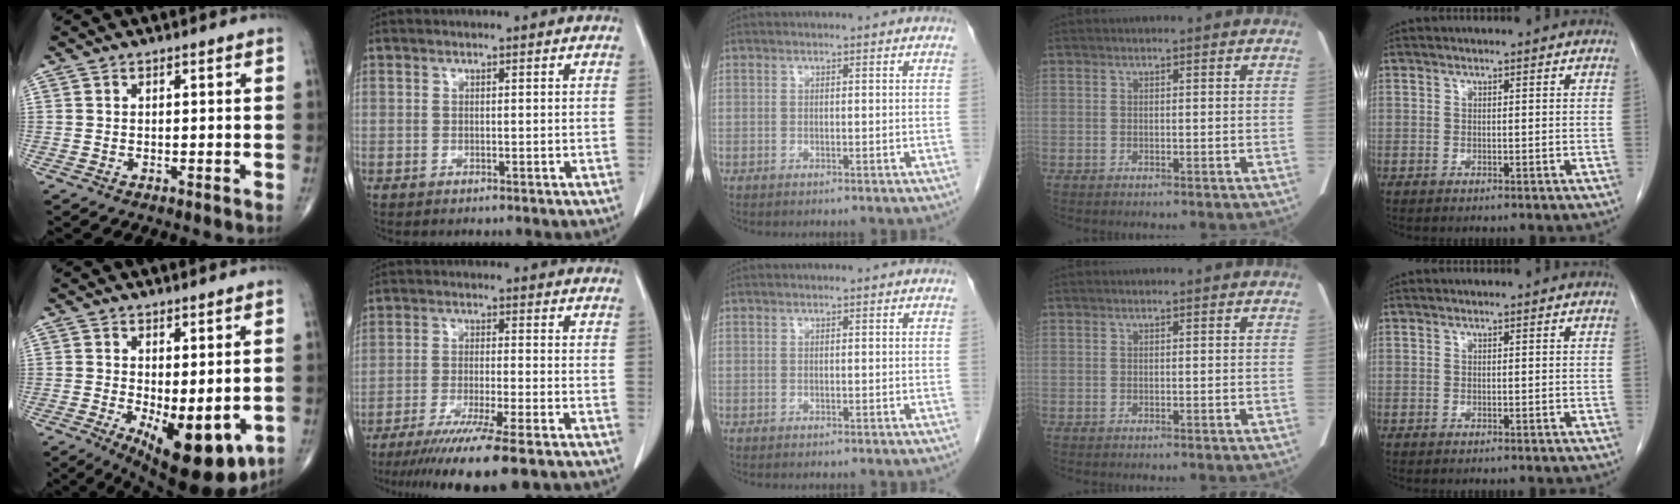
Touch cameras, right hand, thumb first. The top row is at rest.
{"thumb": {"total": 13.7, "force": [-3.9, 5.7, 11.9], "torque": [-0.157, -0.024, -0.039]}, "index": {"total": 13.5, "force": [-10.0, 0.1, 9.1], "torque": [-0.144, -0.039, -0.158]}}